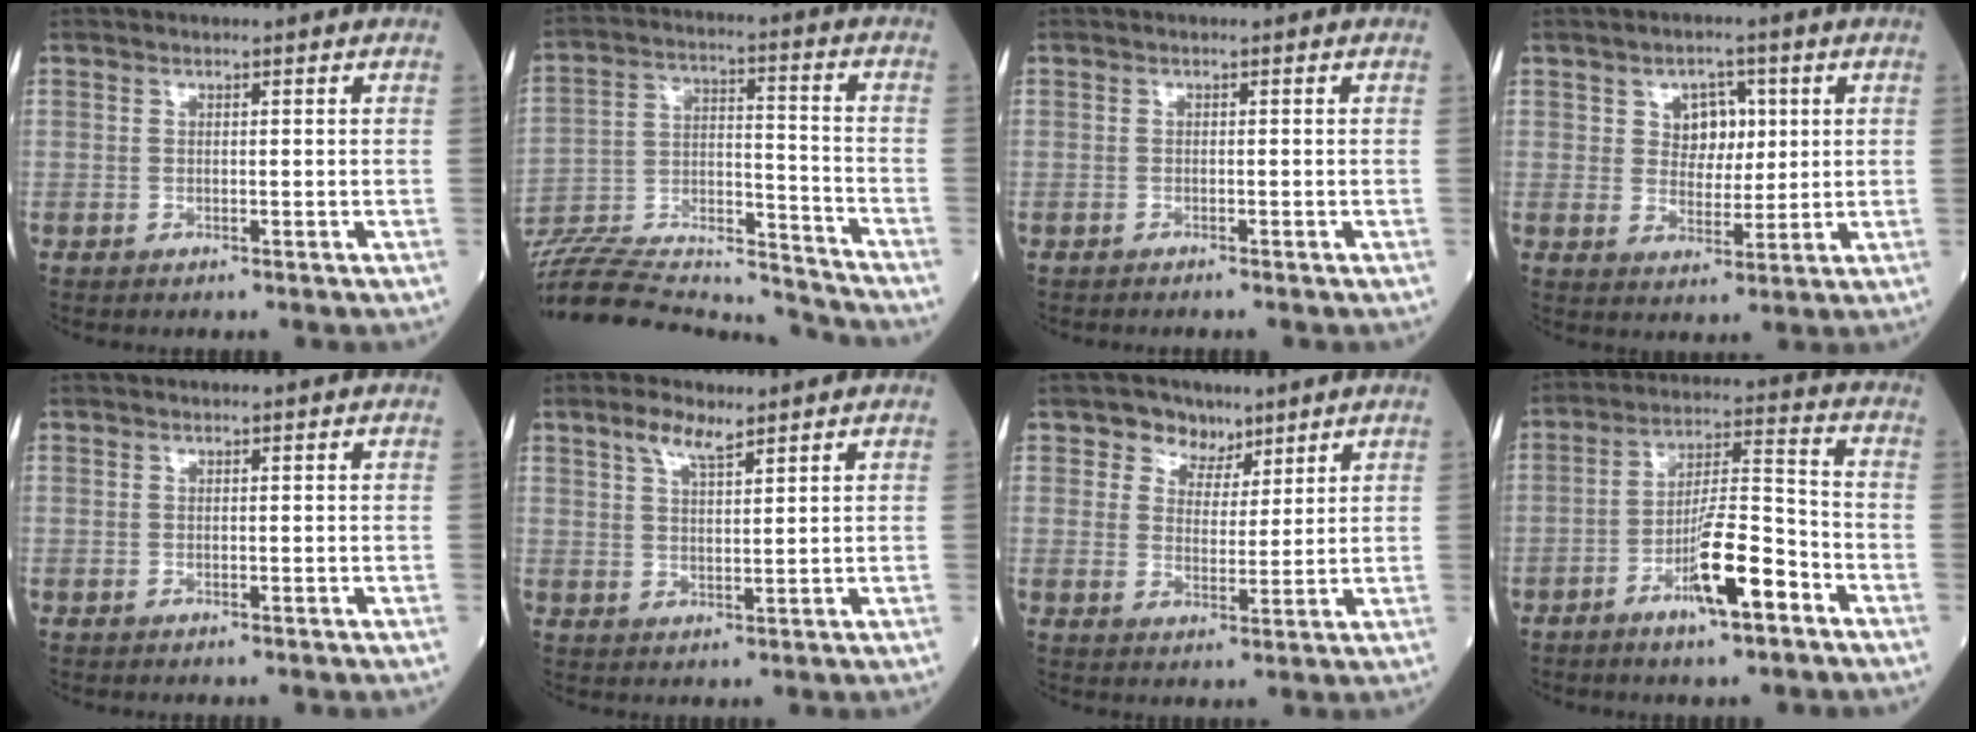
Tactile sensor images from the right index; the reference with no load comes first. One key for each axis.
{"total": 24.3, "fx": -23.0, "fy": 2.5, "fz": 7.5, "tx": -0.172, "ty": 0.001, "tz": -0.370}
{"total": 0.9, "fx": -0.8, "fy": -0.1, "fz": 0.4, "tx": -0.008, "ty": 0.000, "tz": -0.009}
{"total": 5.3, "fx": 1.8, "fy": 3.7, "fz": 3.3, "tx": -0.047, "ty": 0.009, "tz": 0.034}
{"total": 0.0}
{"total": 4.4, "fx": 3.2, "fy": 1.0, "fz": 2.8, "tx": -0.061, "ty": 0.007, "tz": 0.063}
{"total": 5.0, "fx": 3.4, "fy": 3.5, "fz": 0.9, "tx": -0.012, "ty": 0.004, "tz": 0.058}
{"total": 10.5, "fx": -5.4, "fy": 1.5, "fz": 8.9, "tx": -0.161, "ty": 0.003, "tz": -0.093}